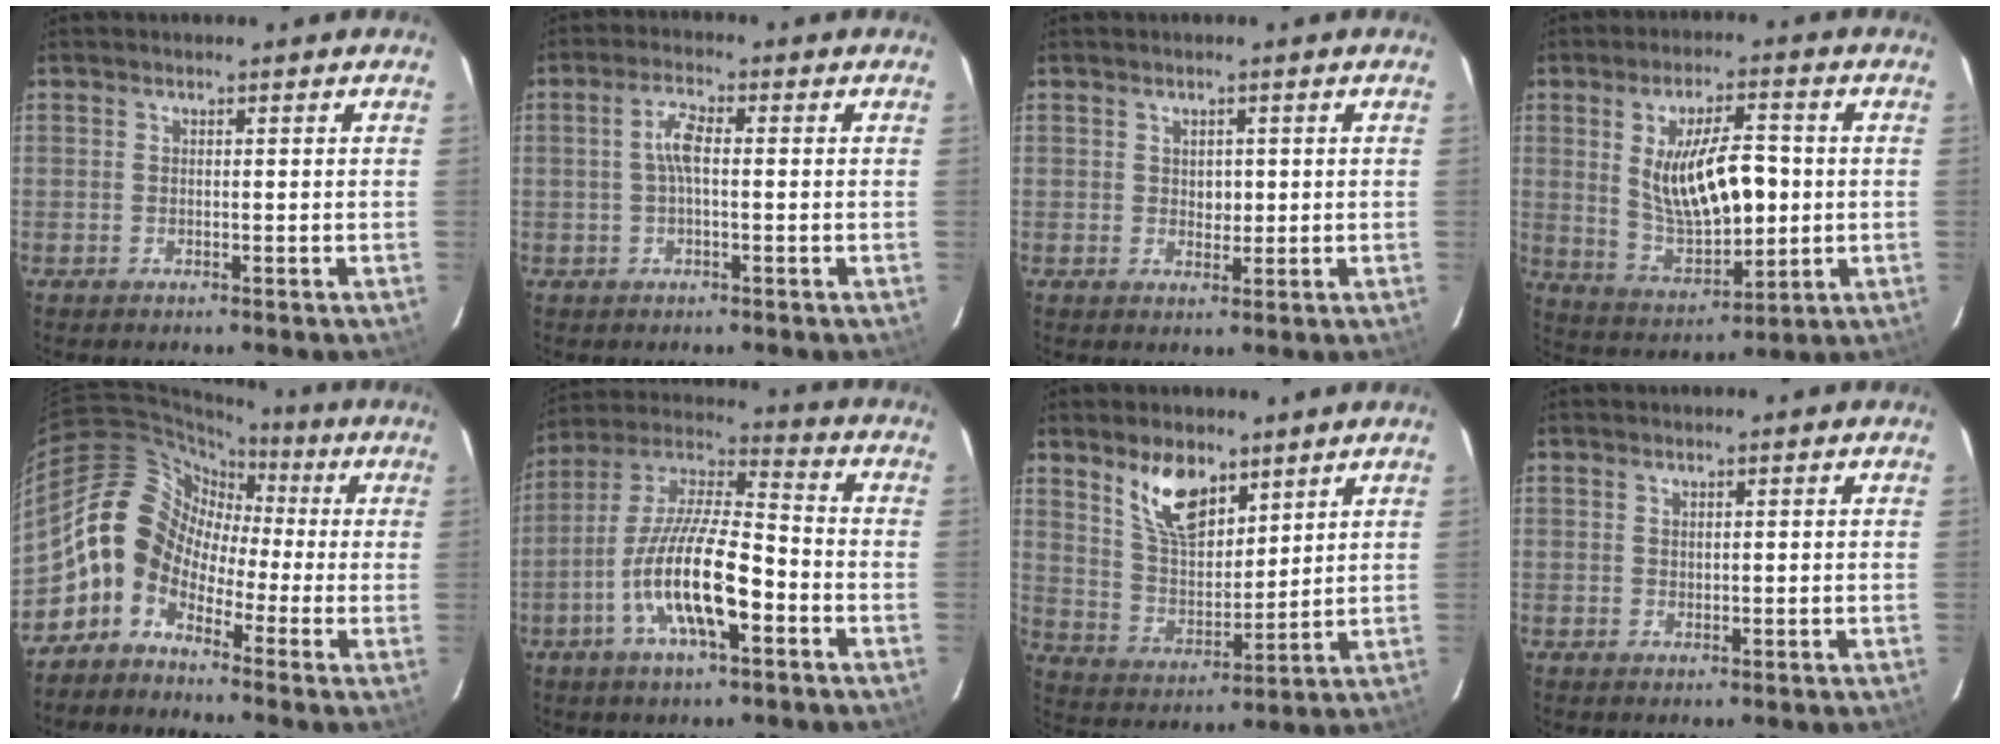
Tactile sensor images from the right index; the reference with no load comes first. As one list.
[{"total": 3.9, "force": [0.0, 1.3, 3.7], "torque": [-0.076, 0.009, 0.001]}, {"total": 2.1, "force": [0.4, 1.8, 1.0], "torque": [-0.012, 0.003, 0.009]}, {"total": 14.5, "force": [1.3, 5.8, 13.2], "torque": [-0.241, -0.007, 0.043]}, {"total": 9.7, "force": [-3.8, 8.1, 3.7], "torque": [-0.071, 0.034, -0.099]}, {"total": 15.9, "force": [-6.0, 4.2, 14.1], "torque": [-0.279, -0.006, -0.116]}, {"total": 11.2, "force": [7.2, 5.3, 6.7], "torque": [-0.119, 0.003, 0.144]}, {"total": 0.8, "force": [0.5, 0.4, 0.4], "torque": [-0.006, 0.002, 0.011]}]